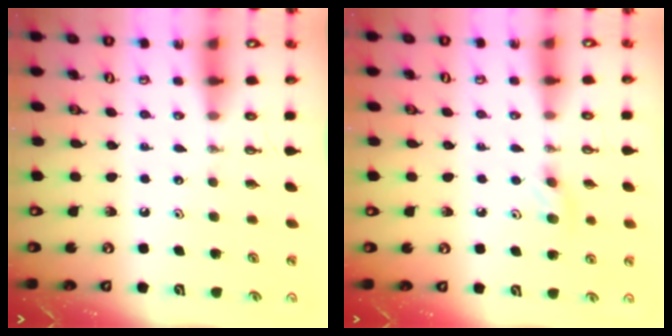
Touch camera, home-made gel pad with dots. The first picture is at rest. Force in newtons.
{"total": 5.7, "press": 5.4, "slide": 1.7}